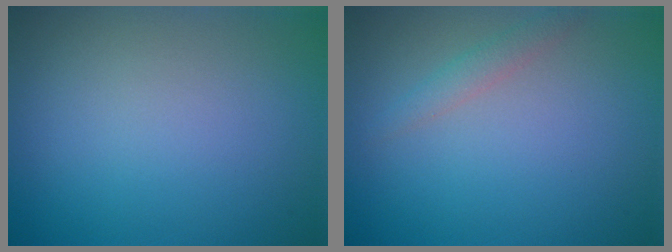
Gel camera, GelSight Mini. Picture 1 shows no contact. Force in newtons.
{"total": 1.3, "press": 1.3, "slide": 0.1}